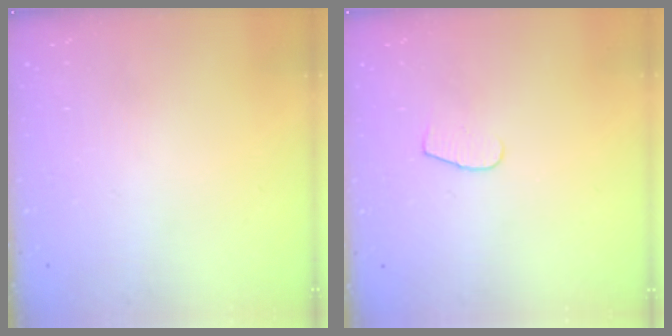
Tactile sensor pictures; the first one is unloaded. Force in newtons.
{"total": 4.6, "press": 4.5, "slide": 0.4}